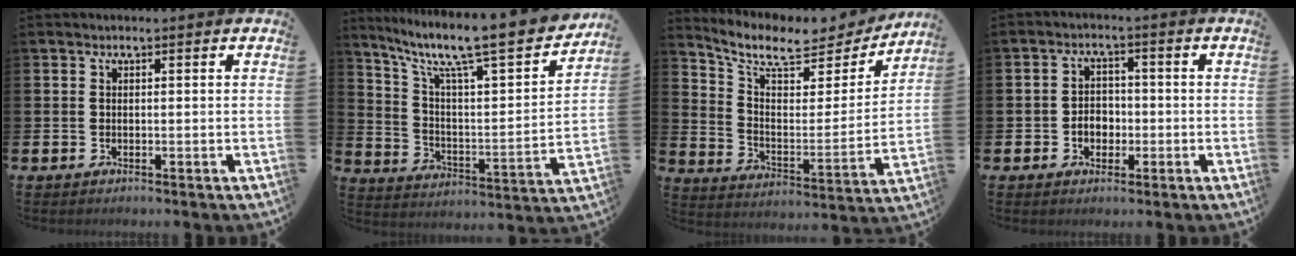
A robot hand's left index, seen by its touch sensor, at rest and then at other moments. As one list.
[{"total": 10.7, "force": [9.0, 1.7, 5.5], "torque": [-0.125, -0.075, 0.141]}, {"total": 8.7, "force": [7.7, 2.7, 2.9], "torque": [-0.094, -0.056, 0.130]}, {"total": 3.1, "force": [-0.9, 2.5, 1.6], "torque": [-0.026, 0.002, -0.022]}]